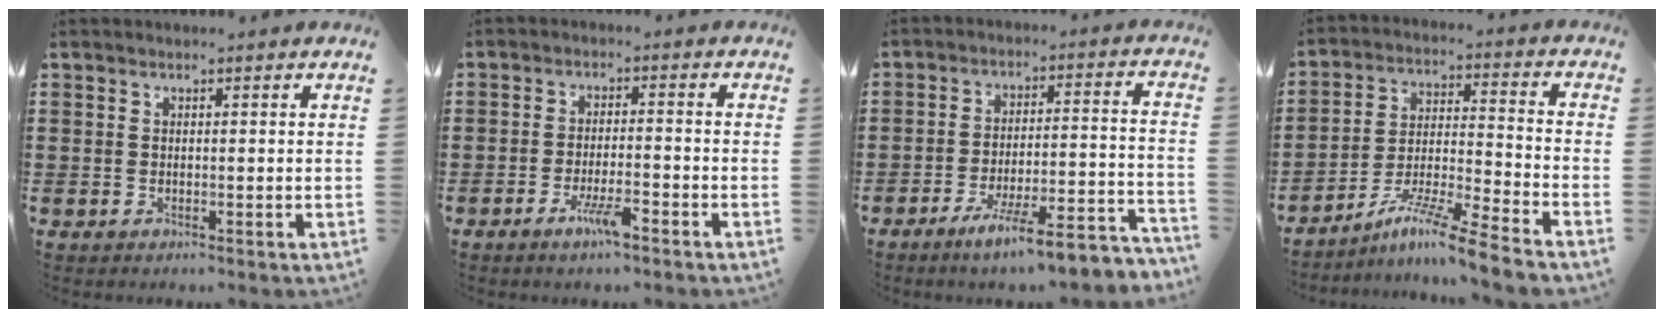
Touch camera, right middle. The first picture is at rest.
{"total": 4.5, "force": [-2.8, 0.9, 3.4], "torque": [-0.067, -0.002, -0.052]}
{"total": 8.3, "force": [-6.8, -0.1, 4.8], "torque": [-0.078, -0.005, -0.126]}
{"total": 9.8, "force": [-8.1, -0.8, 5.3], "torque": [-0.099, -0.005, -0.160]}